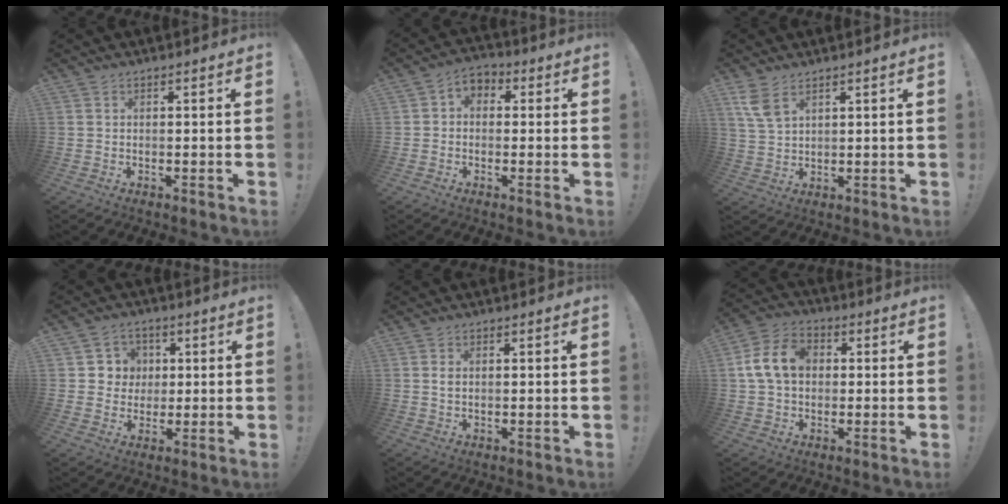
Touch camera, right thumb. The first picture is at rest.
{"total": 4.3, "force": [-1.1, 3.4, 2.3], "torque": [-0.033, 0.013, -0.018]}
{"total": 6.0, "force": [3.6, 2.9, 3.8], "torque": [-0.067, -0.015, 0.068]}
{"total": 7.1, "force": [1.0, 7.0, 0.9], "torque": [-0.009, -0.009, 0.023]}
{"total": 1.3, "force": [0.4, 0.7, 1.0], "torque": [-0.020, 0.003, 0.007]}
{"total": 12.4, "force": [1.8, 9.5, 7.9], "torque": [-0.142, 0.016, 0.037]}